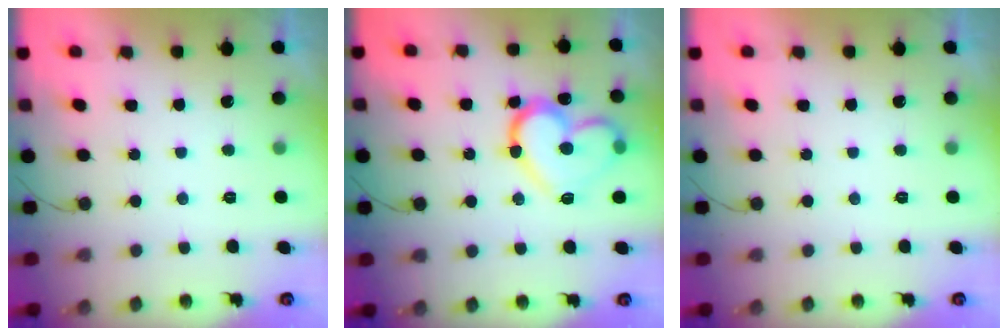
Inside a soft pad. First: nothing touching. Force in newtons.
{"total": 17.5, "press": 17.4, "slide": 1.4}
{"total": 0.0}